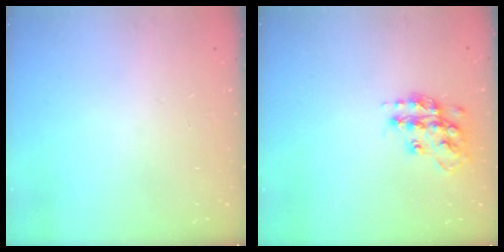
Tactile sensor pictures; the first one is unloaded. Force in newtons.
{"total": 15.0, "press": 15.0, "slide": 1.0}